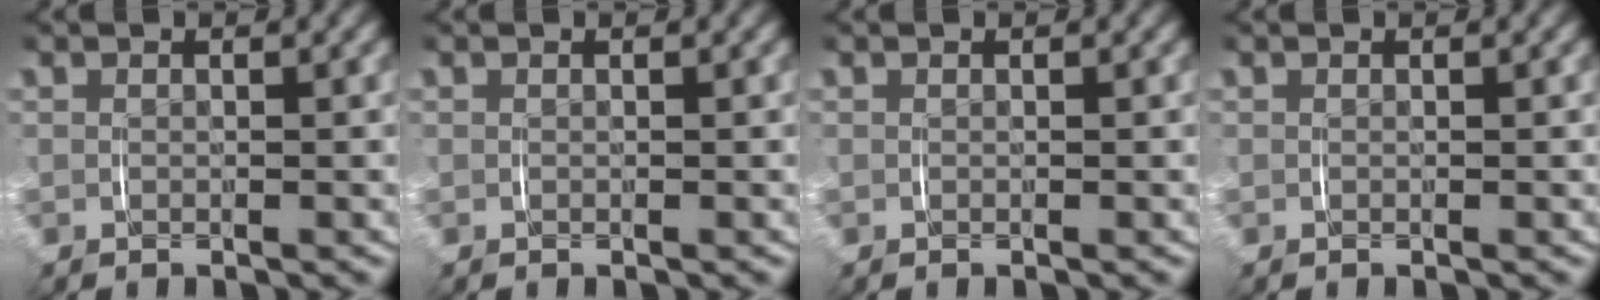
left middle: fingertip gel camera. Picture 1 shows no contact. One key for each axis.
{"total": 0.0}
{"total": 0.0}
{"total": 0.0}